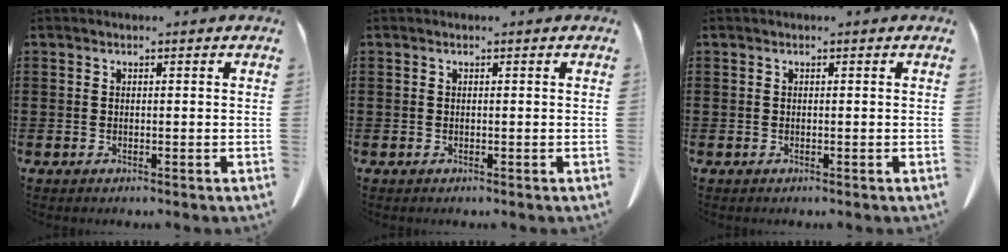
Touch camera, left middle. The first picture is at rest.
{"total": 0.0}
{"total": 0.0}